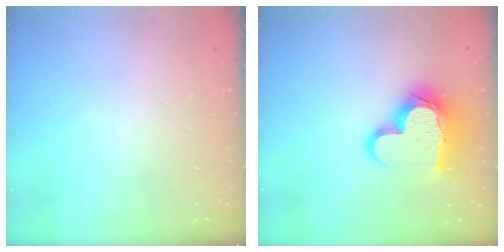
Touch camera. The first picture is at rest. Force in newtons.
{"total": 15.9, "press": 15.8, "slide": 1.5}